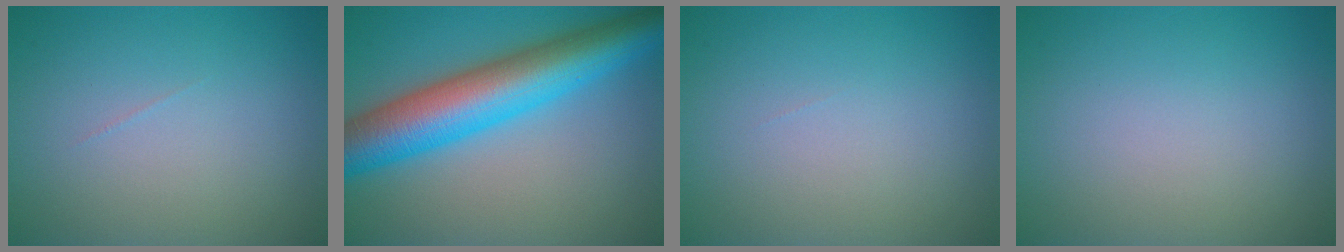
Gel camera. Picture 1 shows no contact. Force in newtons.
{"total": 10.6, "press": 10.6, "slide": 0.1}
{"total": 0.0}
{"total": 0.0}